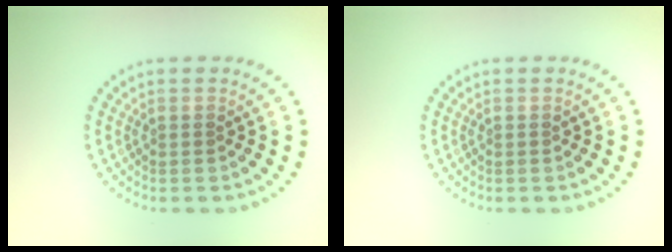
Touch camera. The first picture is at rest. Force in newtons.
{"total": 0.0}